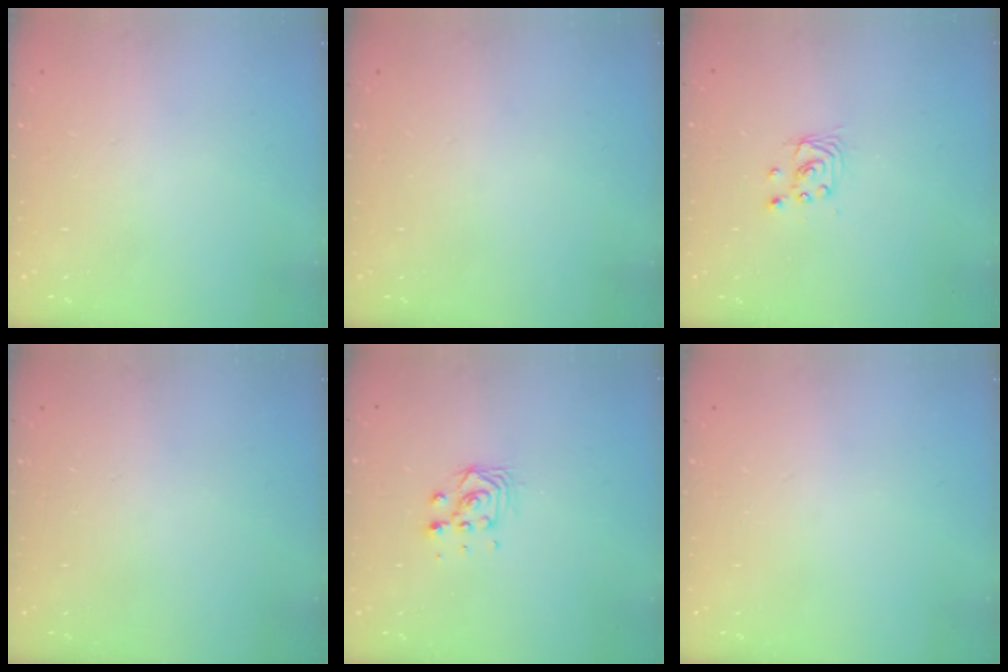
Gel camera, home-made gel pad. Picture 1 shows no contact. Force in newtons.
{"total": 0.0}
{"total": 2.9, "press": 2.9, "slide": 0.2}
{"total": 0.0}
{"total": 7.3, "press": 7.3, "slide": 0.4}
{"total": 0.0}